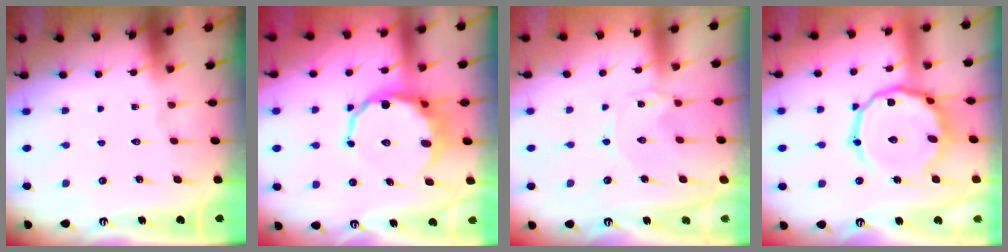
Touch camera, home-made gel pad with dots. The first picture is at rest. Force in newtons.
{"total": 11.6, "press": 11.2, "slide": 3.0}
{"total": 0.0}
{"total": 14.8, "press": 14.6, "slide": 1.9}